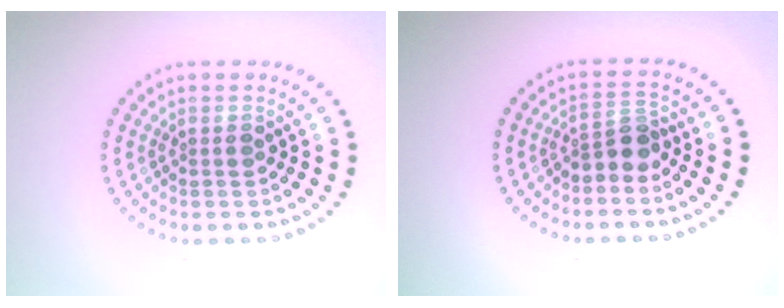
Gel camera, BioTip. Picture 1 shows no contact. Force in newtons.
{"total": 2.4, "press": 1.8, "slide": 1.6}